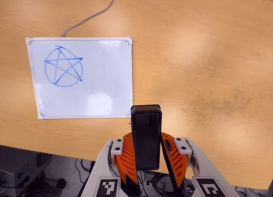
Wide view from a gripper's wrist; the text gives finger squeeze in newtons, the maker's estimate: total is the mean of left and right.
{"total": 6.0, "left": 5.6, "right": 6.5}